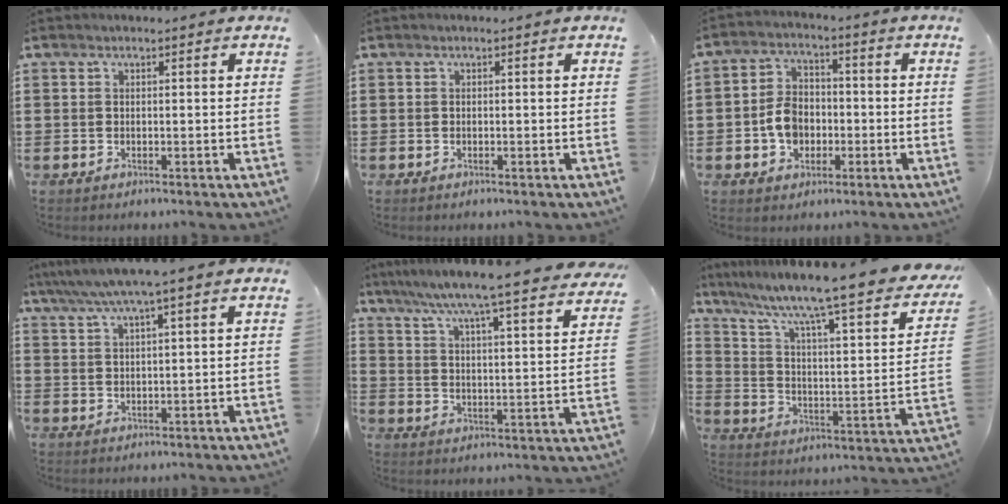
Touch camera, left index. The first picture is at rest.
{"total": 0.0}
{"total": 6.0, "force": [-1.7, 4.6, 3.4], "torque": [-0.082, 0.008, -0.035]}
{"total": 4.4, "force": [3.1, -0.4, 3.1], "torque": [-0.068, -0.009, 0.051]}
{"total": 6.1, "force": [5.4, -1.3, 2.5], "torque": [-0.073, -0.053, 0.082]}
{"total": 8.7, "force": [6.6, 0.0, 5.6], "torque": [-0.128, -0.062, 0.098]}